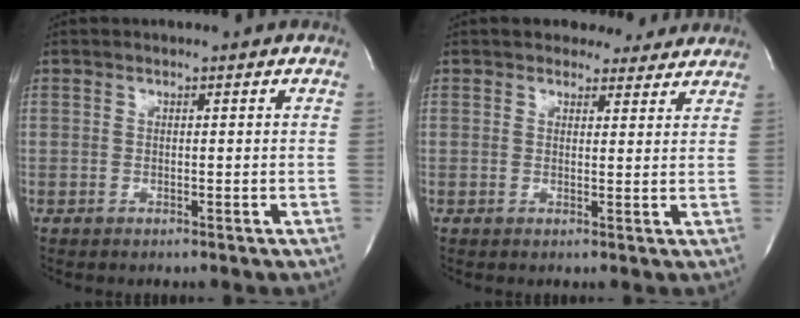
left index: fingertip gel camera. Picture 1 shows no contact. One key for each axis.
{"total": 4.4, "fx": 3.9, "fy": 1.9, "fz": 0.3, "tx": 0.004, "ty": -0.001, "tz": 0.038}